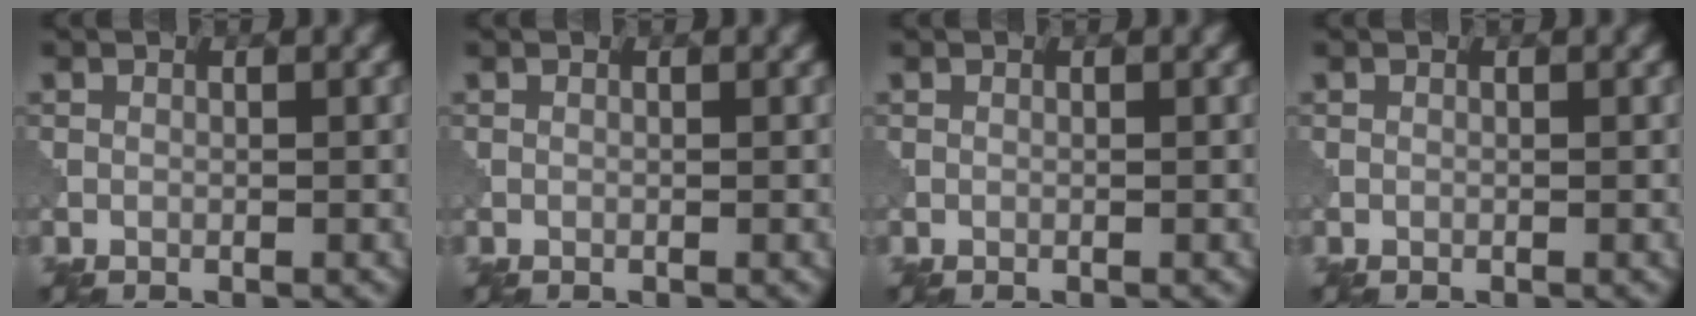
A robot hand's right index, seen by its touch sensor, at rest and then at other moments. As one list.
[{"total": 0.0}, {"total": 0.0}, {"total": 0.0}]